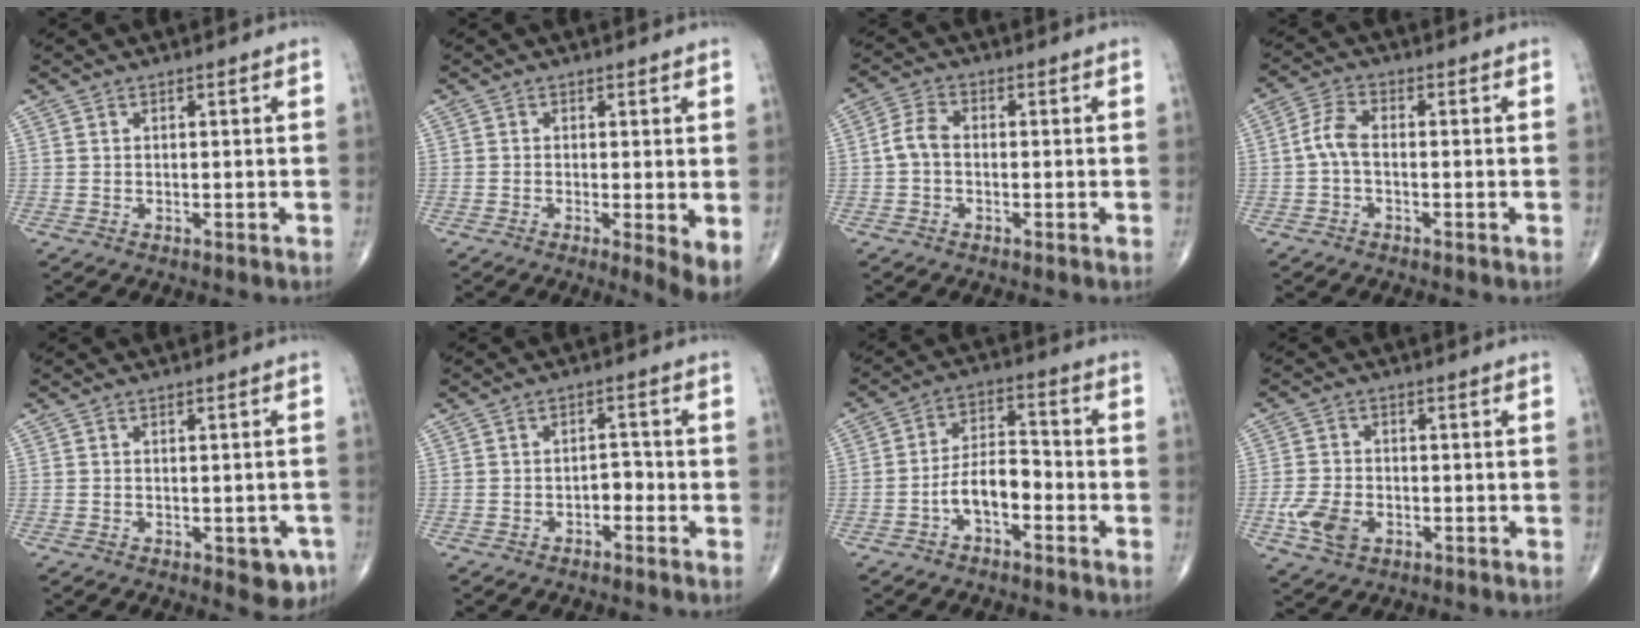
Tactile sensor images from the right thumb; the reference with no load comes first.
{"total": 4.5, "force": [-0.5, 0.8, 4.4], "torque": [-0.072, -0.015, -0.012]}
{"total": 4.1, "force": [-0.6, 2.7, 3.0], "torque": [-0.059, 0.013, -0.020]}
{"total": 4.3, "force": [-0.8, 2.1, 3.7], "torque": [-0.080, 0.015, -0.024]}
{"total": 5.2, "force": [-2.3, 2.5, 3.9], "torque": [-0.026, 0.006, -0.023]}
{"total": 2.8, "force": [-1.4, 1.7, 1.7], "torque": [-0.013, 0.021, -0.026]}
{"total": 7.5, "force": [-3.3, 3.8, 5.6], "torque": [-0.089, 0.042, -0.064]}
{"total": 6.8, "force": [-2.3, 4.6, 4.4], "torque": [-0.089, 0.005, -0.042]}